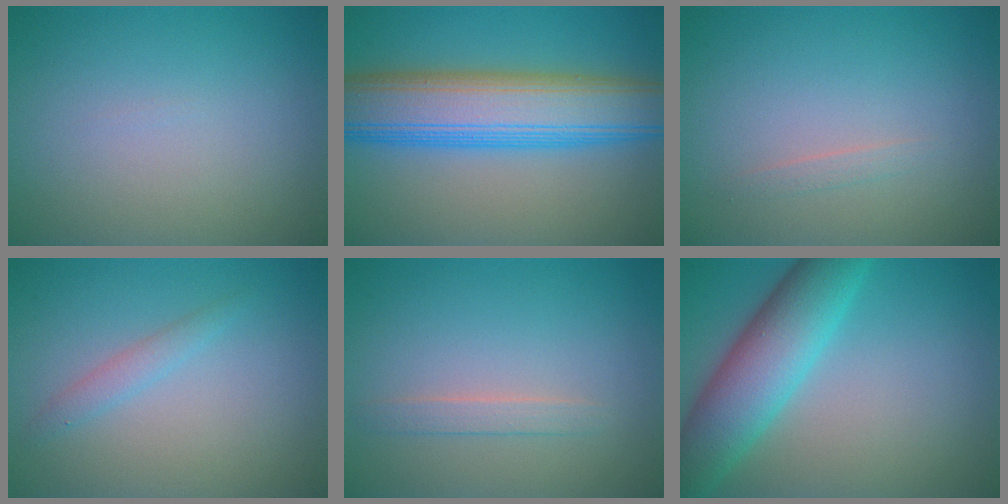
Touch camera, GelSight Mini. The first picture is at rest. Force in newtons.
{"total": 10.5, "press": 10.5, "slide": 0.3}
{"total": 0.7, "press": 0.7, "slide": 0.1}
{"total": 1.4, "press": 1.4, "slide": 0.1}
{"total": 1.3, "press": 1.3, "slide": 0.1}
{"total": 7.8, "press": 7.8, "slide": 0.3}